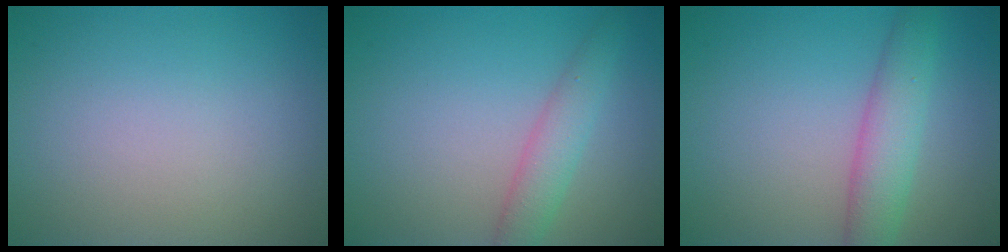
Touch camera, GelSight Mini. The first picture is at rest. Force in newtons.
{"total": 2.8, "press": 2.8, "slide": 0.1}
{"total": 4.1, "press": 4.1, "slide": 0.1}